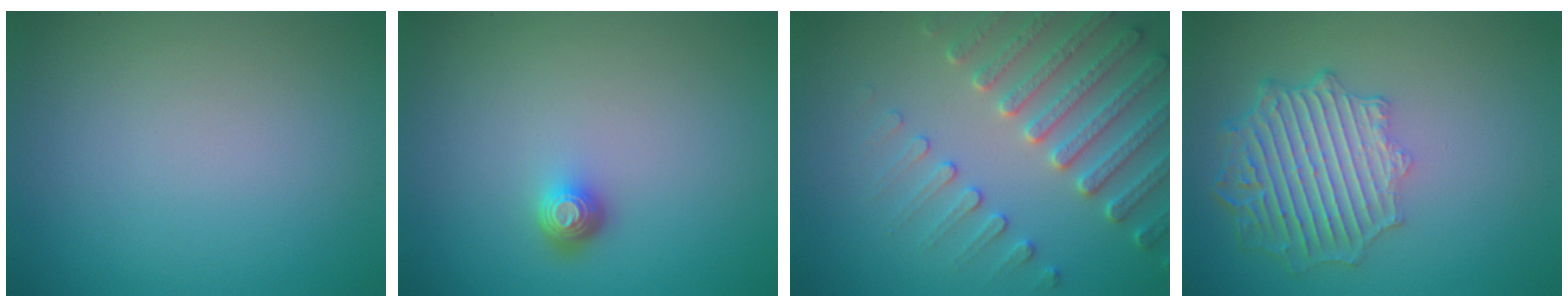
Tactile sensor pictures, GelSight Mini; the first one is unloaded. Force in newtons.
{"total": 1.7, "press": 1.3, "slide": 1.1}
{"total": 4.8, "press": 4.5, "slide": 1.7}
{"total": 6.4, "press": 4.9, "slide": 4.1}